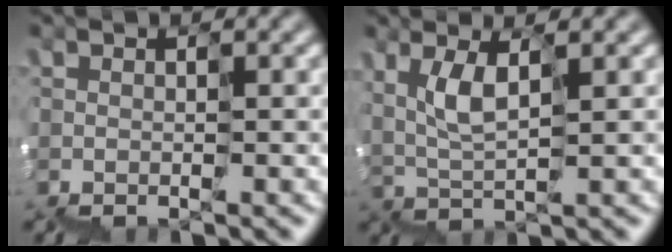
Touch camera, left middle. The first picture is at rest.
{"total": 1.8, "force": [1.5, 0.0, 1.0], "torque": [-0.045, 0.016, 0.030]}